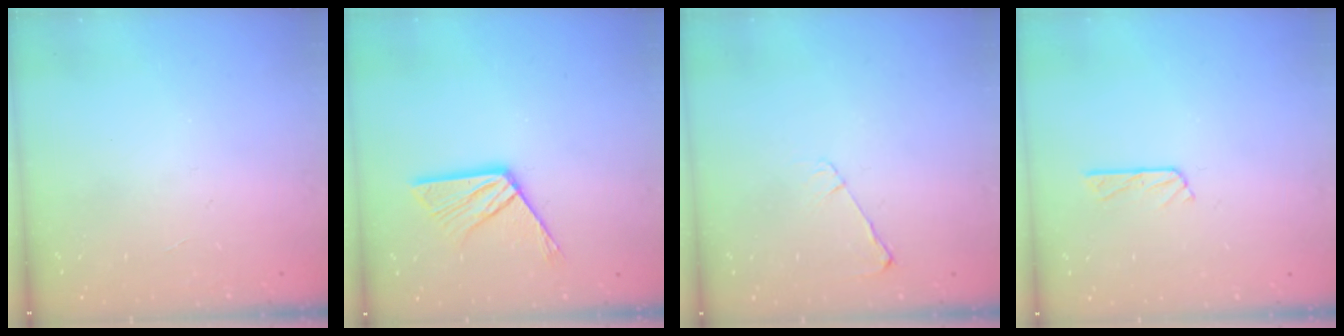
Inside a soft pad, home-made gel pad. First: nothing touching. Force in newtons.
{"total": 10.6, "press": 10.6, "slide": 0.9}
{"total": 3.9, "press": 3.9, "slide": 0.6}
{"total": 4.6, "press": 4.5, "slide": 0.5}